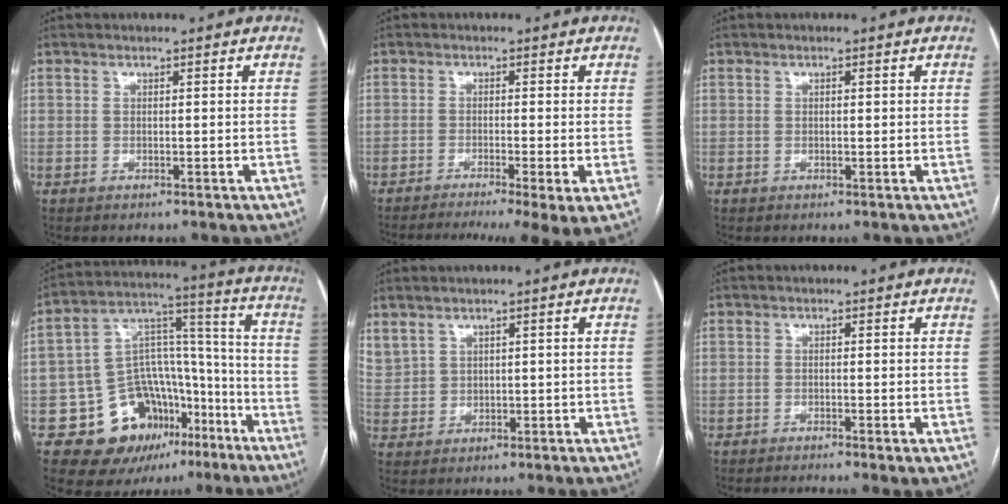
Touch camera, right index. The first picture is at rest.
{"total": 11.3, "force": [-7.9, 0.5, 8.0], "torque": [-0.106, -0.015, -0.118]}
{"total": 0.7, "force": [0.1, 0.2, 0.6], "torque": [-0.011, 0.000, 0.002]}
{"total": 16.5, "force": [-8.4, 11.7, 8.1], "torque": [-0.117, 0.067, -0.118]}
{"total": 4.6, "force": [3.4, 2.8, 1.4], "torque": [-0.037, 0.013, 0.085]}
{"total": 2.0, "force": [-1.2, 0.0, 1.6], "torque": [-0.020, -0.004, -0.018]}